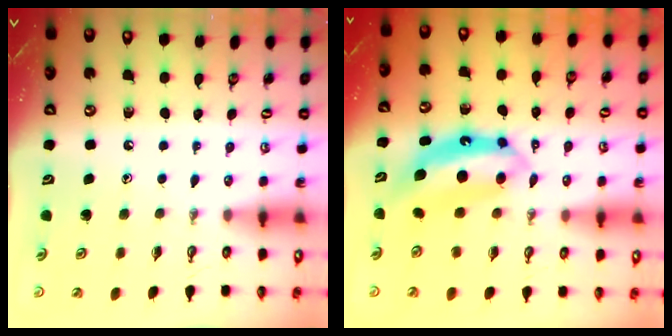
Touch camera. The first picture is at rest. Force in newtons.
{"total": 7.1, "press": 7.1, "slide": 0.5}